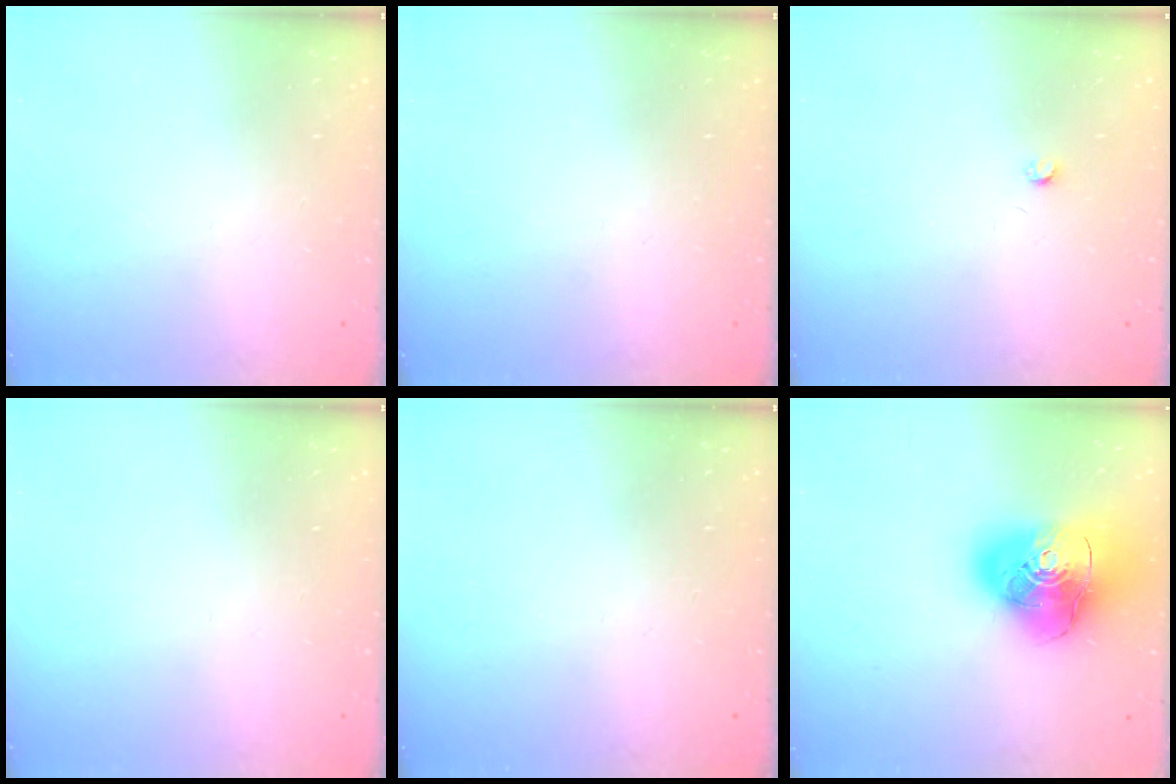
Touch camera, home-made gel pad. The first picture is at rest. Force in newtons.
{"total": 0.0}
{"total": 2.5, "press": 2.5, "slide": 0.4}
{"total": 0.0}
{"total": 0.0}
{"total": 19.4, "press": 19.2, "slide": 2.5}